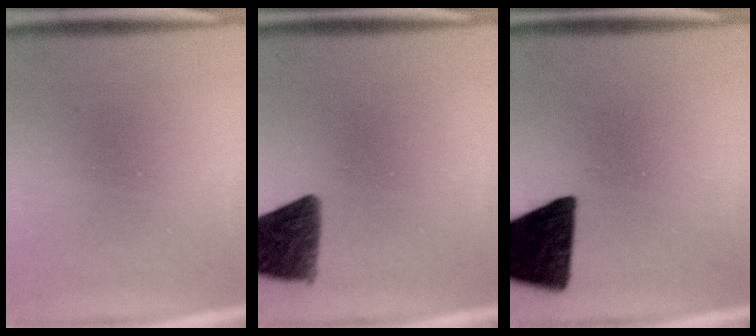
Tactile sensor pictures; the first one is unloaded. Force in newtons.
{"total": 10.6}
{"total": 15.7}